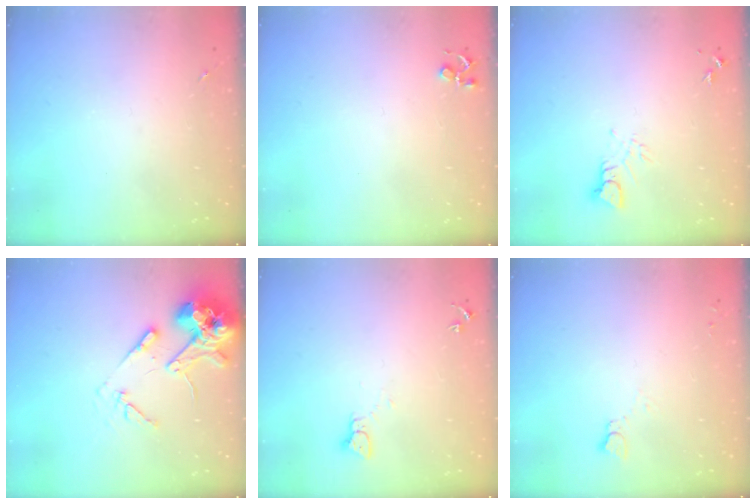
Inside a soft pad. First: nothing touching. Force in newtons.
{"total": 4.1, "press": 4.1, "slide": 0.5}
{"total": 3.5, "press": 3.5, "slide": 0.2}
{"total": 14.9, "press": 14.7, "slide": 2.3}
{"total": 2.2, "press": 2.2, "slide": 0.2}
{"total": 2.5, "press": 2.5, "slide": 0.2}